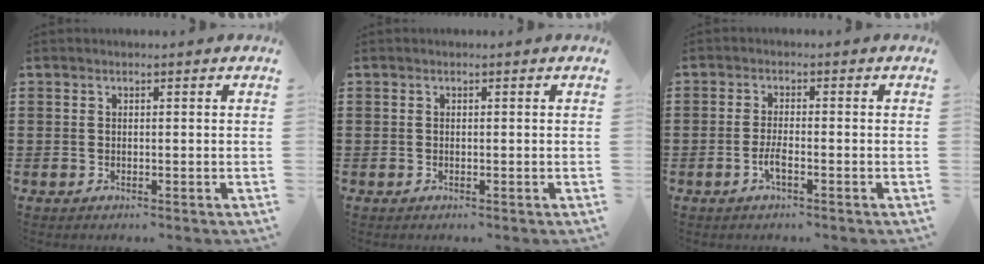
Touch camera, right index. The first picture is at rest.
{"total": 0.0}
{"total": 2.4, "force": [-1.2, 0.5, 2.0], "torque": [-0.049, -0.004, -0.027]}